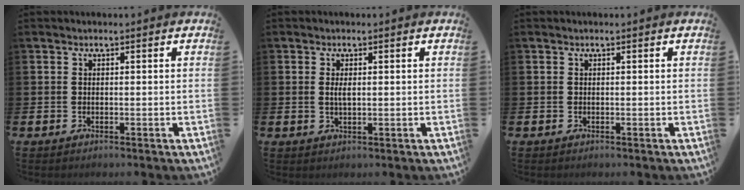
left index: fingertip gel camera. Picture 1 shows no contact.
{"total": 1.7, "force": [0.3, 0.7, 1.6], "torque": [-0.029, 0.003, 0.003]}
{"total": 0.0}